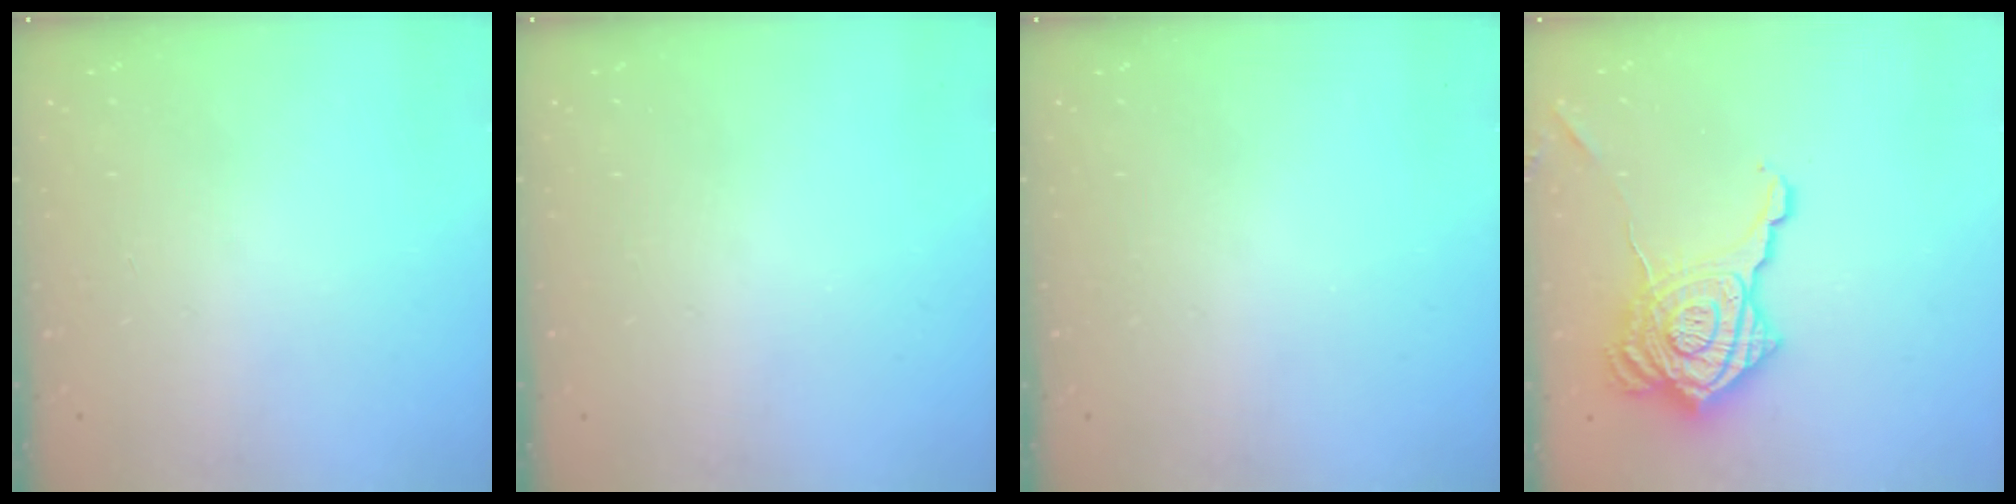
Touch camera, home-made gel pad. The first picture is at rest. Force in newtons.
{"total": 0.0}
{"total": 0.0}
{"total": 23.5, "press": 23.4, "slide": 2.0}